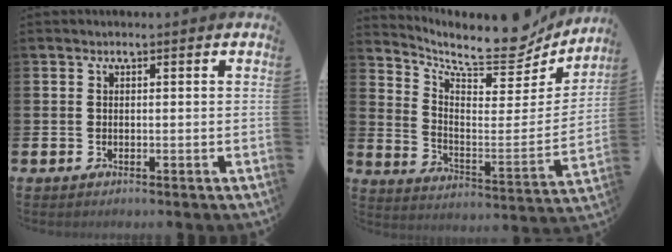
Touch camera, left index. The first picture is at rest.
{"total": 10.0, "force": [8.7, 3.0, 3.8], "torque": [-0.071, -0.078, 0.143]}